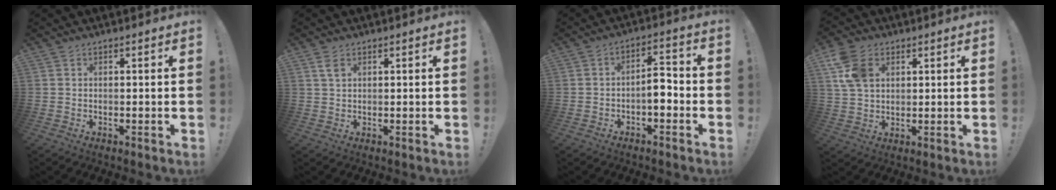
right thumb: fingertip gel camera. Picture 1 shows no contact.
{"total": 2.9, "force": [1.5, 1.5, 1.9], "torque": [-0.026, -0.005, 0.025]}
{"total": 6.5, "force": [-2.2, 3.0, 5.3], "torque": [-0.094, 0.014, -0.039]}
{"total": 10.3, "force": [3.7, 7.3, 6.2], "torque": [-0.121, 0.006, 0.075]}